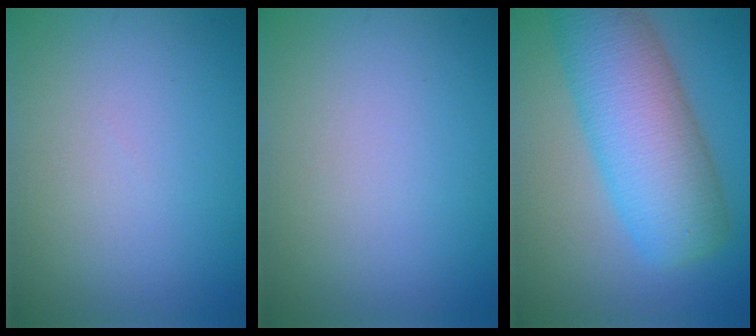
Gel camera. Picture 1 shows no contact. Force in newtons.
{"total": 0.0}
{"total": 9.6, "press": 9.6, "slide": 0.3}